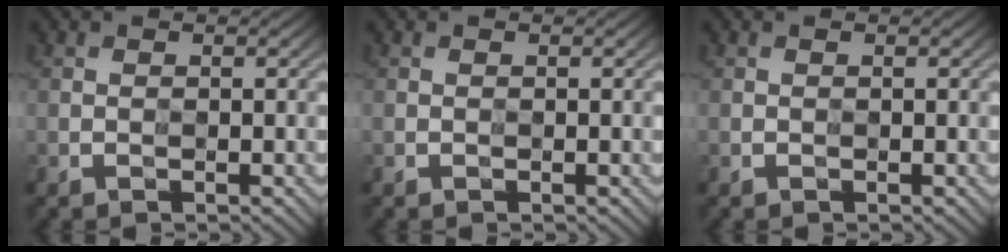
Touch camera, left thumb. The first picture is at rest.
{"total": 0.0}
{"total": 0.0}